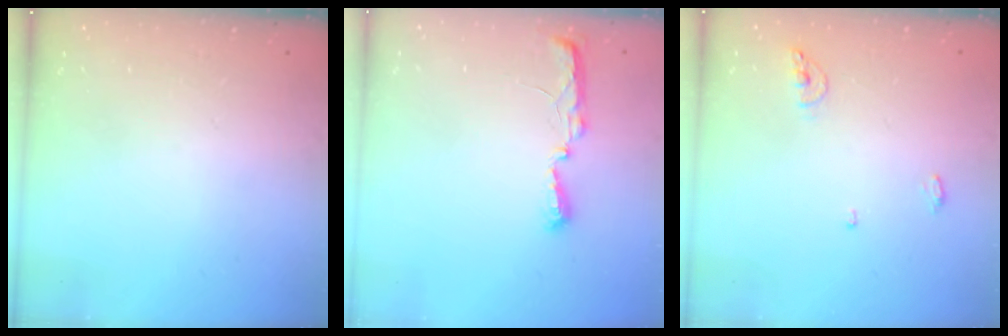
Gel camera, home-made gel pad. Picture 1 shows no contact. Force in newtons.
{"total": 5.4, "press": 5.3, "slide": 0.7}
{"total": 6.4, "press": 6.3, "slide": 1.5}